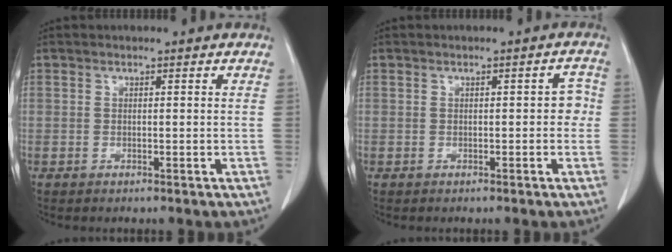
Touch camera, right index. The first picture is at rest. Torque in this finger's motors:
{"motor_torque": [0.20, -0.12, 0.09, 0.02]}